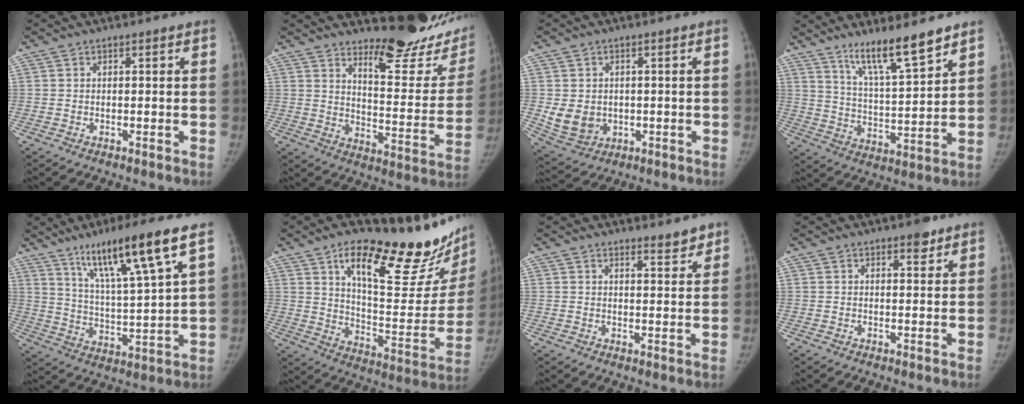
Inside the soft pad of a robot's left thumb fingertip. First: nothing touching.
{"total": 20.0, "force": [16.8, 5.4, 9.3], "torque": [-0.079, -0.163, 0.217]}
{"total": 7.3, "force": [-0.3, 6.2, 3.9], "torque": [-0.052, -0.008, 0.014]}
{"total": 12.0, "force": [9.0, 1.5, 7.7], "torque": [-0.123, -0.067, 0.165]}
{"total": 15.7, "force": [9.2, 0.8, 12.7], "torque": [-0.218, -0.045, 0.163]}
{"total": 26.7, "force": [18.2, 8.1, 17.8], "torque": [-0.206, -0.098, 0.275]}
{"total": 3.3, "force": [2.9, 0.9, 1.2], "torque": [-0.004, -0.023, 0.040]}
{"total": 2.7, "force": [1.9, 1.2, 1.6], "torque": [-0.010, -0.010, 0.025]}